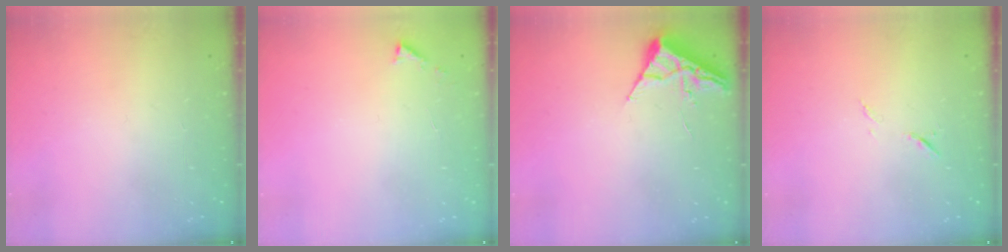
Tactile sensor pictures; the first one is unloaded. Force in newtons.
{"total": 3.1, "press": 3.1, "slide": 0.4}
{"total": 3.9, "press": 3.9, "slide": 0.5}
{"total": 6.2, "press": 6.2, "slide": 0.8}